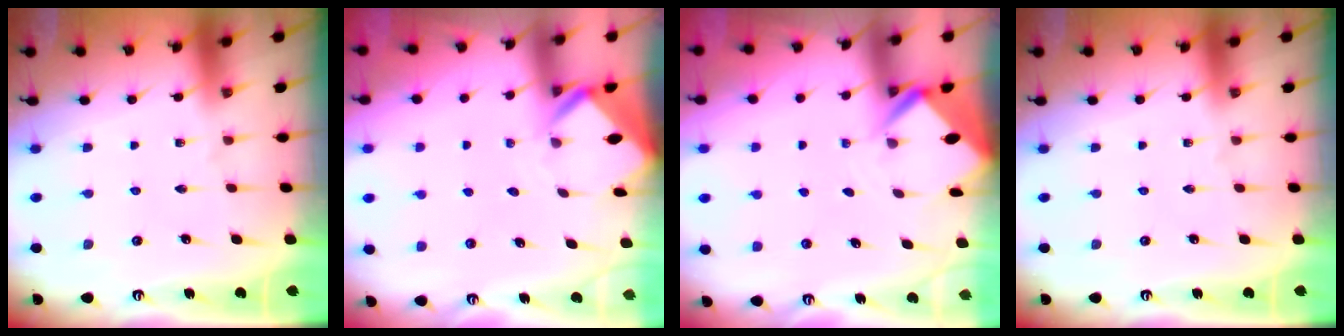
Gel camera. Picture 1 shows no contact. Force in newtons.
{"total": 2.8, "press": 2.8, "slide": 0.2}
{"total": 3.4, "press": 3.4, "slide": 0.2}
{"total": 0.0}